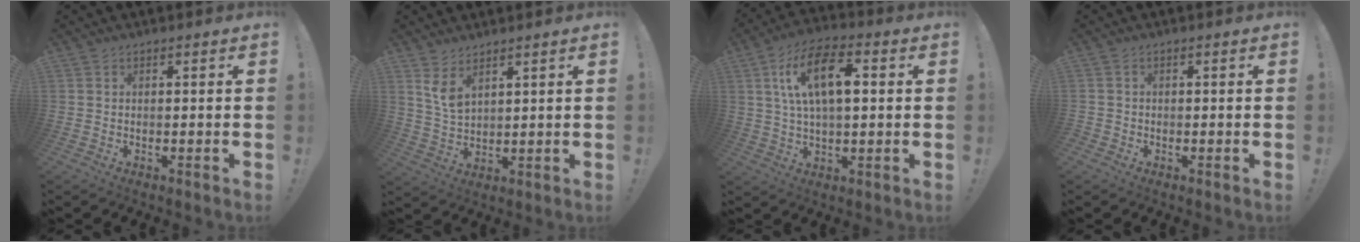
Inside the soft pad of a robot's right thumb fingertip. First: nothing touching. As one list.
[{"total": 6.0, "force": [4.1, 2.4, 3.7], "torque": [-0.061, -0.027, 0.075]}, {"total": 14.8, "force": [3.7, 7.2, 12.4], "torque": [-0.215, 0.015, 0.065]}, {"total": 1.2, "force": [-0.8, 0.9, 0.3], "torque": [-0.006, 0.005, -0.014]}]